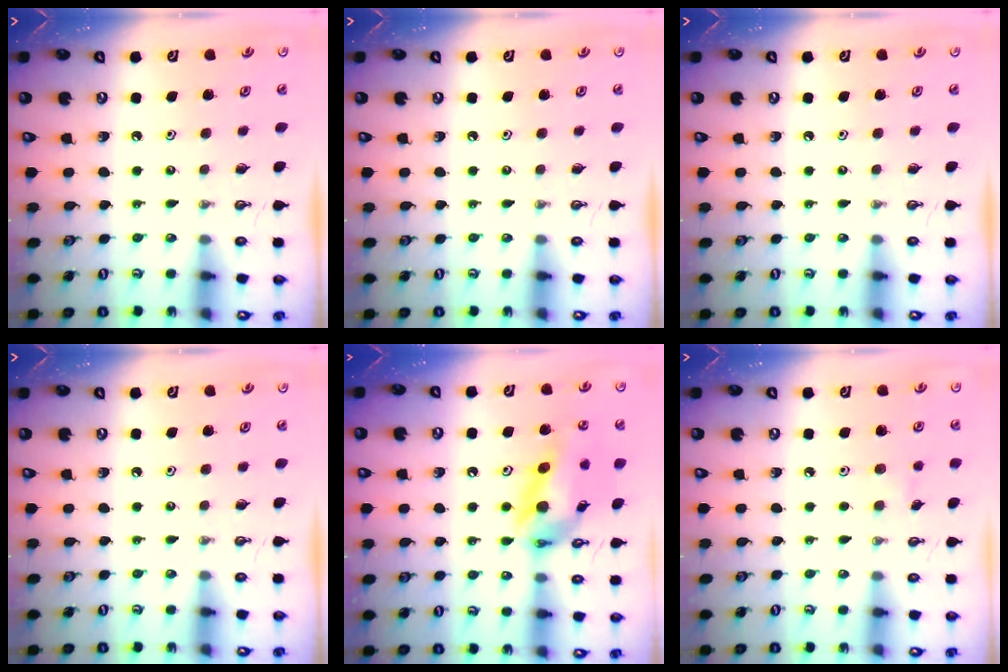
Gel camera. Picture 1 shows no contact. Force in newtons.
{"total": 0.0}
{"total": 0.0}
{"total": 0.0}
{"total": 15.2, "press": 15.1, "slide": 1.7}
{"total": 5.4, "press": 4.8, "slide": 2.4}